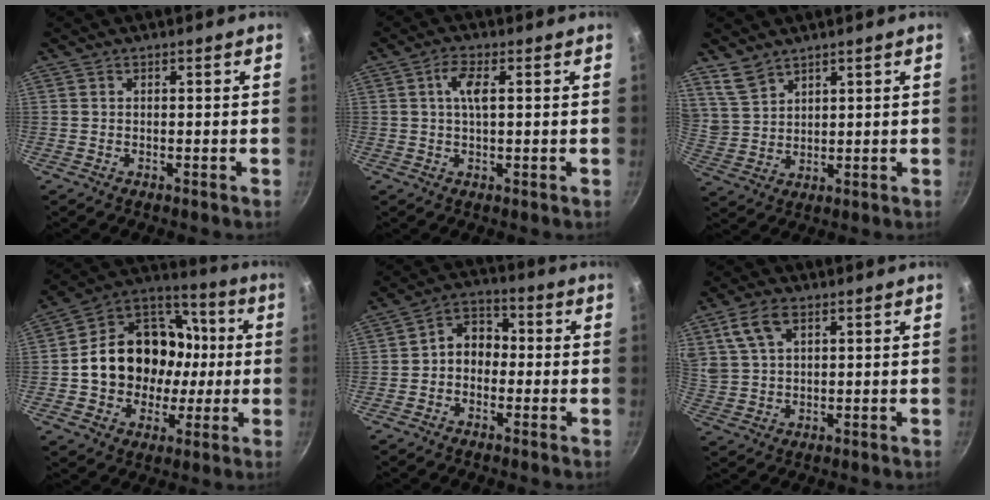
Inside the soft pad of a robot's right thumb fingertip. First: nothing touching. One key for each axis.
{"total": 4.5, "fx": 1.0, "fy": 1.5, "fz": 4.1, "tx": -0.084, "ty": 0.007, "tz": 0.018}
{"total": 5.6, "fx": 4.5, "fy": 2.8, "fz": 1.8, "tx": -0.029, "ty": -0.013, "tz": 0.104}
{"total": 21.9, "fx": -0.1, "fy": 18.0, "fz": 12.6, "tx": -0.185, "ty": 0.044, "tz": 0.001}
{"total": 6.8, "fx": -0.7, "fy": 5.4, "fz": 4.1, "tx": -0.027, "ty": 0.027, "tz": -0.029}
{"total": 7.7, "fx": 3.6, "fy": 4.4, "fz": 5.1, "tx": -0.094, "ty": 0.000, "tz": 0.076}